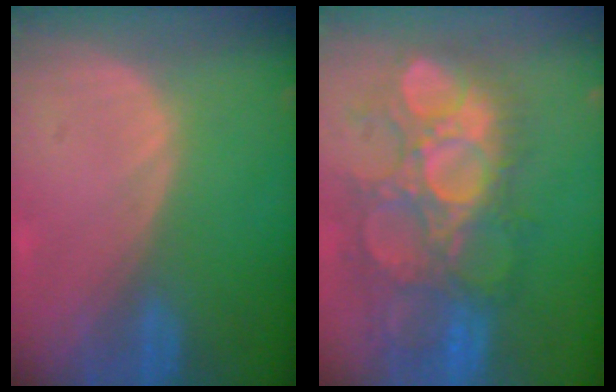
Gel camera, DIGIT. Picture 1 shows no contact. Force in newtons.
{"total": 12.2, "press": 11.5, "slide": 4.1}